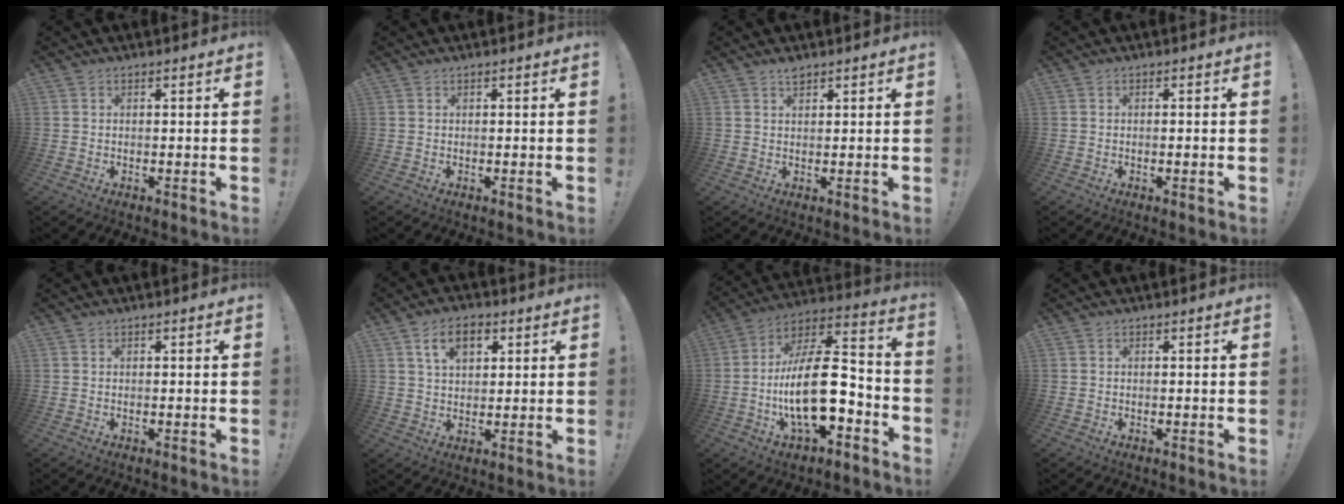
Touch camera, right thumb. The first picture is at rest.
{"total": 0.0}
{"total": 1.9, "force": [1.5, 0.6, 0.9], "torque": [-0.006, -0.008, 0.025]}
{"total": 0.9, "force": [-0.4, 0.1, 0.8], "torque": [-0.005, -0.003, -0.008]}
{"total": 0.0}
{"total": 9.2, "force": [4.0, 5.5, 6.2], "torque": [-0.099, 0.006, 0.072]}
{"total": 20.6, "force": [-4.3, 9.2, 17.9], "torque": [-0.325, 0.017, -0.072]}
{"total": 0.0}